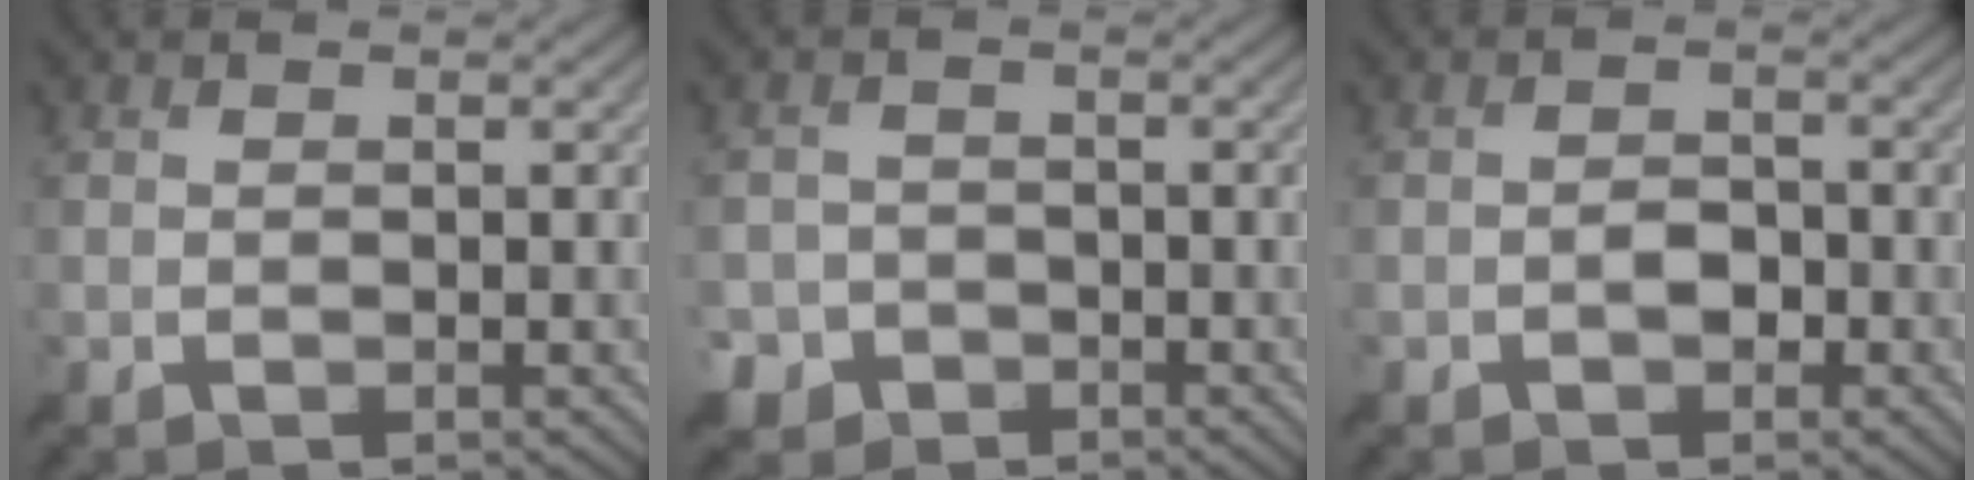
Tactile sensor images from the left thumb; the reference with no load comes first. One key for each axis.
{"total": 4.3, "fx": -2.6, "fy": 3.4, "fz": 0.6, "tx": -0.003, "ty": -0.004, "tz": -0.060}
{"total": 2.0, "fx": -0.9, "fy": 1.3, "fz": 1.2, "tx": -0.021, "ty": 0.004, "tz": -0.021}